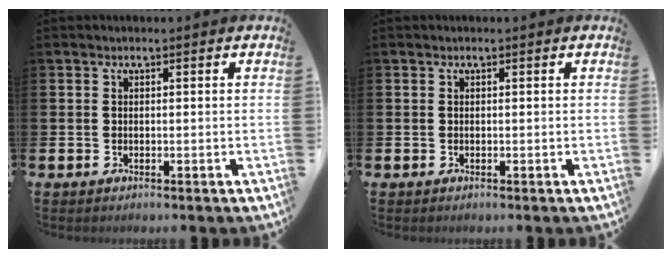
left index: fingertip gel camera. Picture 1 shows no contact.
{"total": 0.0}